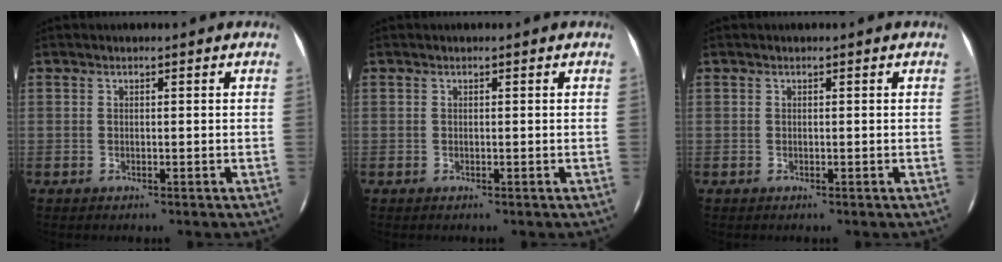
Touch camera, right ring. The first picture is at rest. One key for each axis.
{"total": 0.0}
{"total": 0.0}